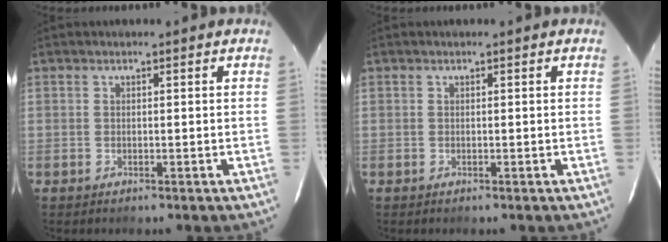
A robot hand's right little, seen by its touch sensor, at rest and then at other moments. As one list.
[{"total": 0.0}]